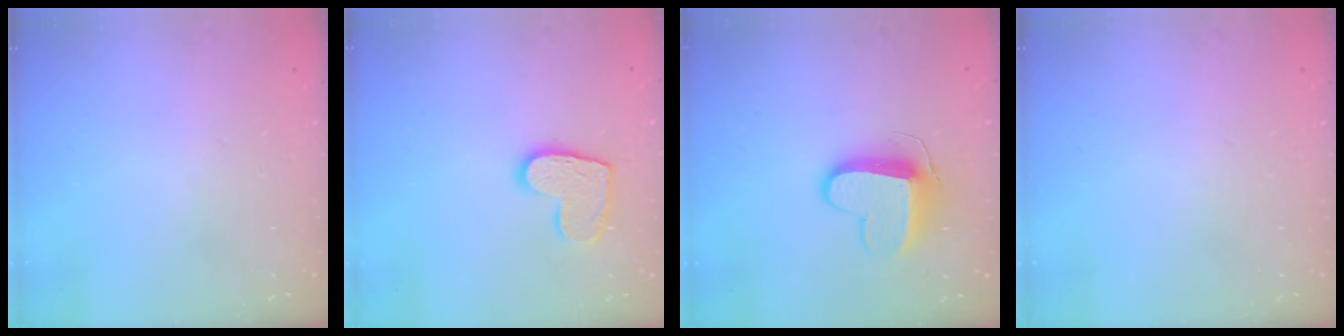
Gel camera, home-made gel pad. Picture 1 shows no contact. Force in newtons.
{"total": 10.6, "press": 10.6, "slide": 0.8}
{"total": 10.3, "press": 10.2, "slide": 0.5}
{"total": 0.0}